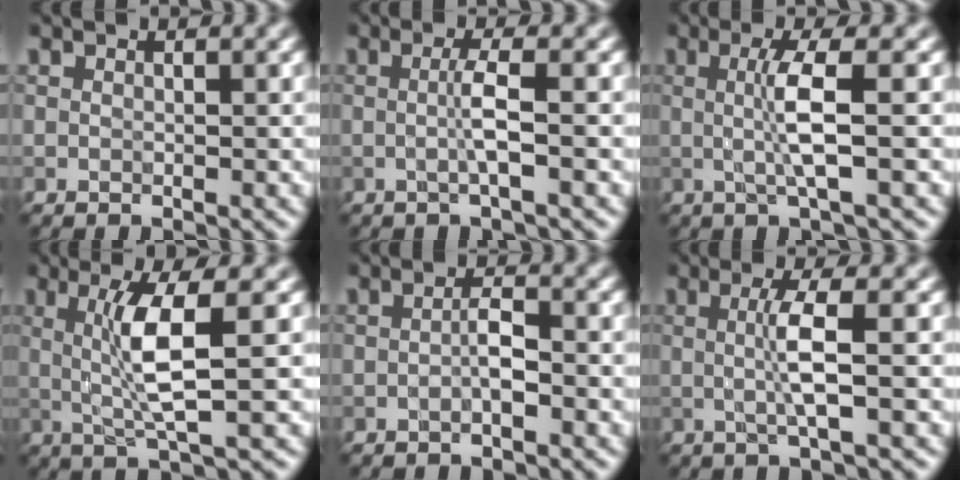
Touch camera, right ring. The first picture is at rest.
{"total": 2.4, "force": [-0.2, 0.2, 2.4], "torque": [-0.049, -0.004, -0.006]}
{"total": 3.8, "force": [0.1, 0.4, 3.7], "torque": [-0.075, -0.003, 0.000]}
{"total": 5.1, "force": [0.7, 0.6, 5.0], "torque": [-0.099, 0.000, 0.019]}
{"total": 1.7, "force": [-0.6, 0.3, 1.6], "torque": [-0.028, 0.004, -0.013]}
{"total": 3.3, "force": [0.0, 0.3, 3.3], "torque": [-0.067, -0.004, -0.002]}